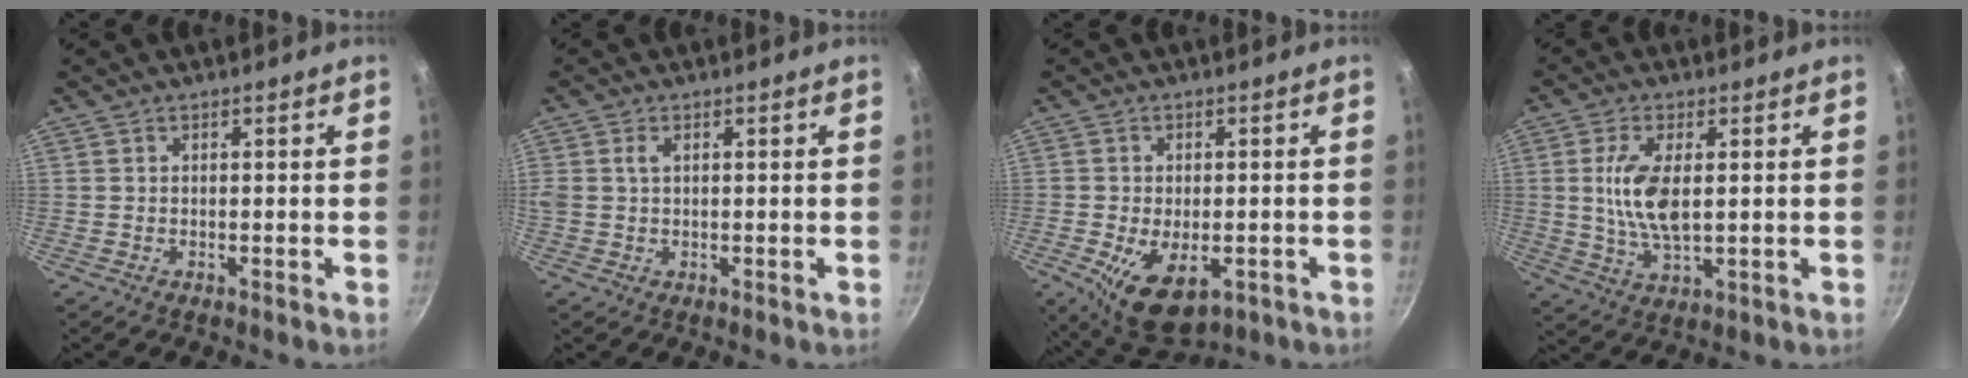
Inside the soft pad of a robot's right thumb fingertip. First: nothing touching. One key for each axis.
{"total": 2.5, "fx": 0.7, "fy": 1.6, "fz": 1.8, "tx": -0.052, "ty": 0.009, "tz": 0.017}
{"total": 11.3, "fx": -4.1, "fy": 6.2, "fz": 8.5, "tx": -0.139, "ty": -0.002, "tz": -0.050}
{"total": 9.3, "fx": 1.1, "fy": 4.0, "fz": 8.3, "tx": -0.173, "ty": -0.012, "tz": 0.025}